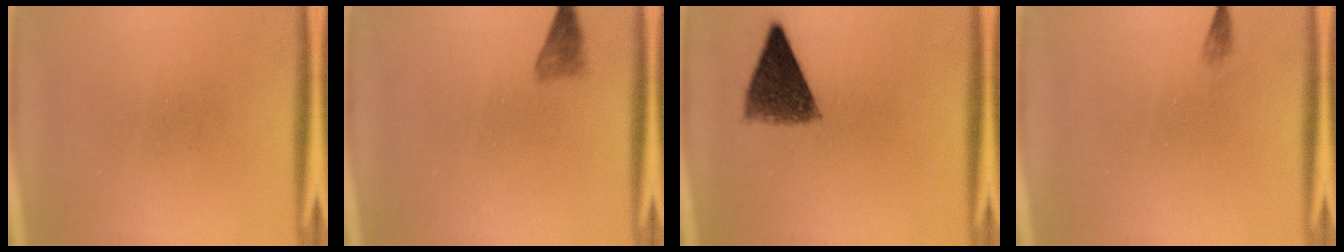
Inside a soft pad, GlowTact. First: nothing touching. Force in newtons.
{"total": 1.9}
{"total": 8.4}
{"total": 0.7}